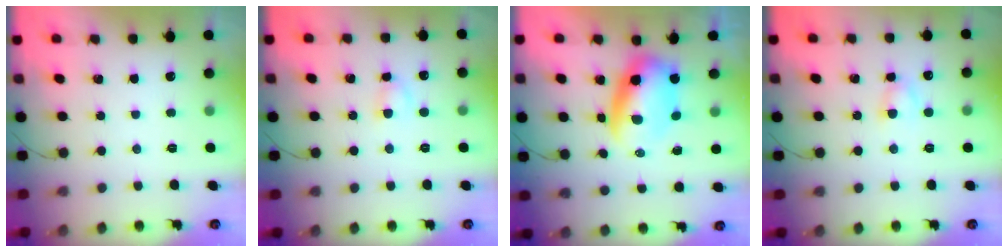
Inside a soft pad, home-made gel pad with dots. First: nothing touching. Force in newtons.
{"total": 2.8, "press": 2.5, "slide": 1.2}
{"total": 7.3, "press": 7.0, "slide": 1.8}
{"total": 3.5, "press": 3.4, "slide": 1.1}